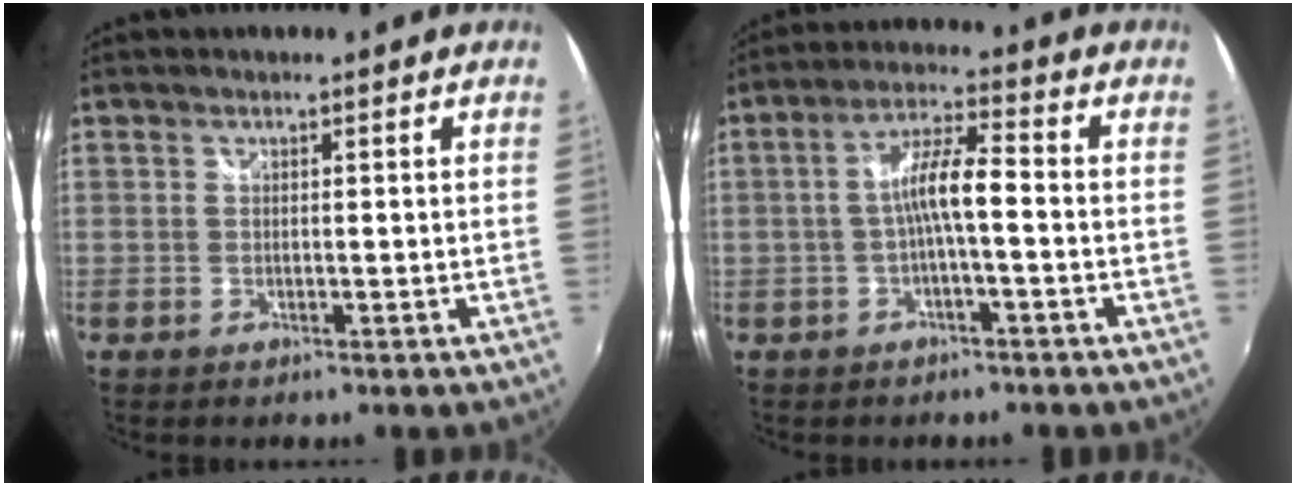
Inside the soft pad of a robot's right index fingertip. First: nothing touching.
{"total": 6.5, "force": [-1.5, 0.8, 6.3], "torque": [-0.129, 0.014, -0.027]}